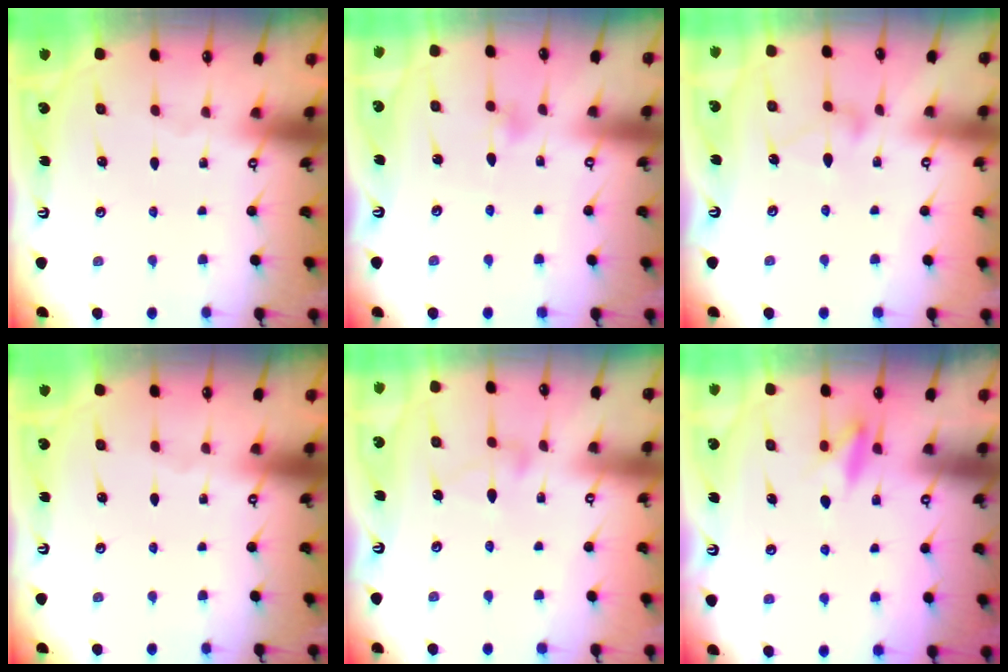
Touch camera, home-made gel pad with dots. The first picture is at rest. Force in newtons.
{"total": 5.3, "press": 5.2, "slide": 0.7}
{"total": 6.5, "press": 6.5, "slide": 0.3}
{"total": 0.0}
{"total": 3.9, "press": 3.9, "slide": 0.3}
{"total": 7.5, "press": 7.4, "slide": 0.9}